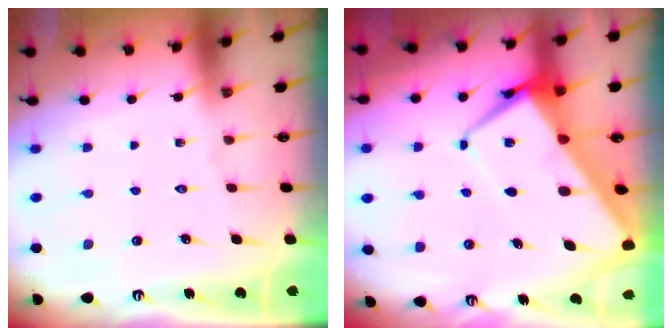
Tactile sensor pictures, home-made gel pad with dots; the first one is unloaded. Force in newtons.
{"total": 11.3, "press": 11.2, "slide": 1.0}